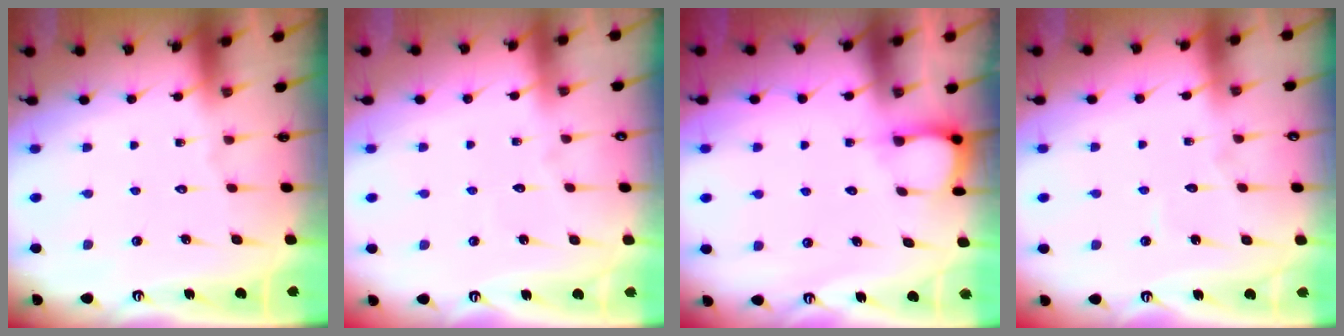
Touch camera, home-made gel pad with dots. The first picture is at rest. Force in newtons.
{"total": 2.8, "press": 2.8, "slide": 0.2}
{"total": 4.0, "press": 3.9, "slide": 0.4}
{"total": 2.5, "press": 2.5, "slide": 0.1}